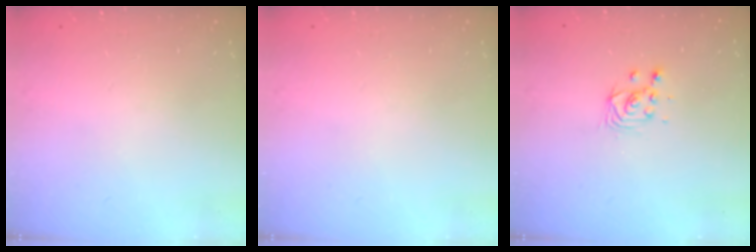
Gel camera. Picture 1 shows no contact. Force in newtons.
{"total": 0.0}
{"total": 3.1, "press": 3.1, "slide": 0.3}